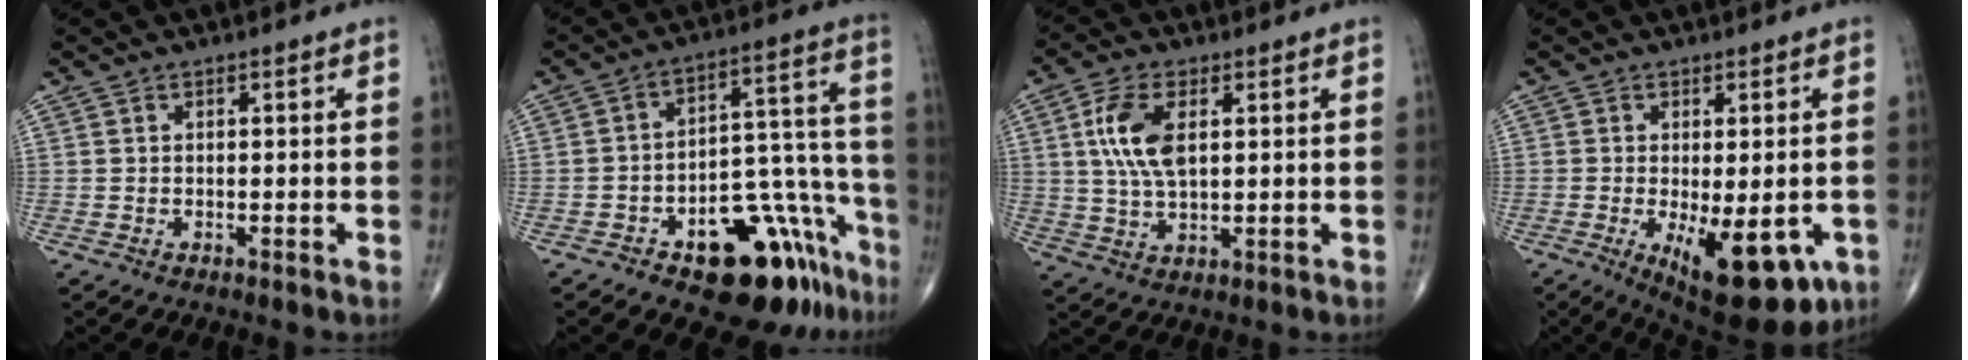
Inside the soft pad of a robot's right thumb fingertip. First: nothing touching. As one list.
[{"total": 18.9, "force": [-11.5, 8.6, 12.3], "torque": [-0.085, 0.111, -0.162]}, {"total": 9.4, "force": [2.4, 4.6, 7.8], "torque": [-0.160, -0.003, 0.047]}, {"total": 14.9, "force": [-5.6, 6.2, 12.3], "torque": [-0.144, -0.013, -0.064]}]